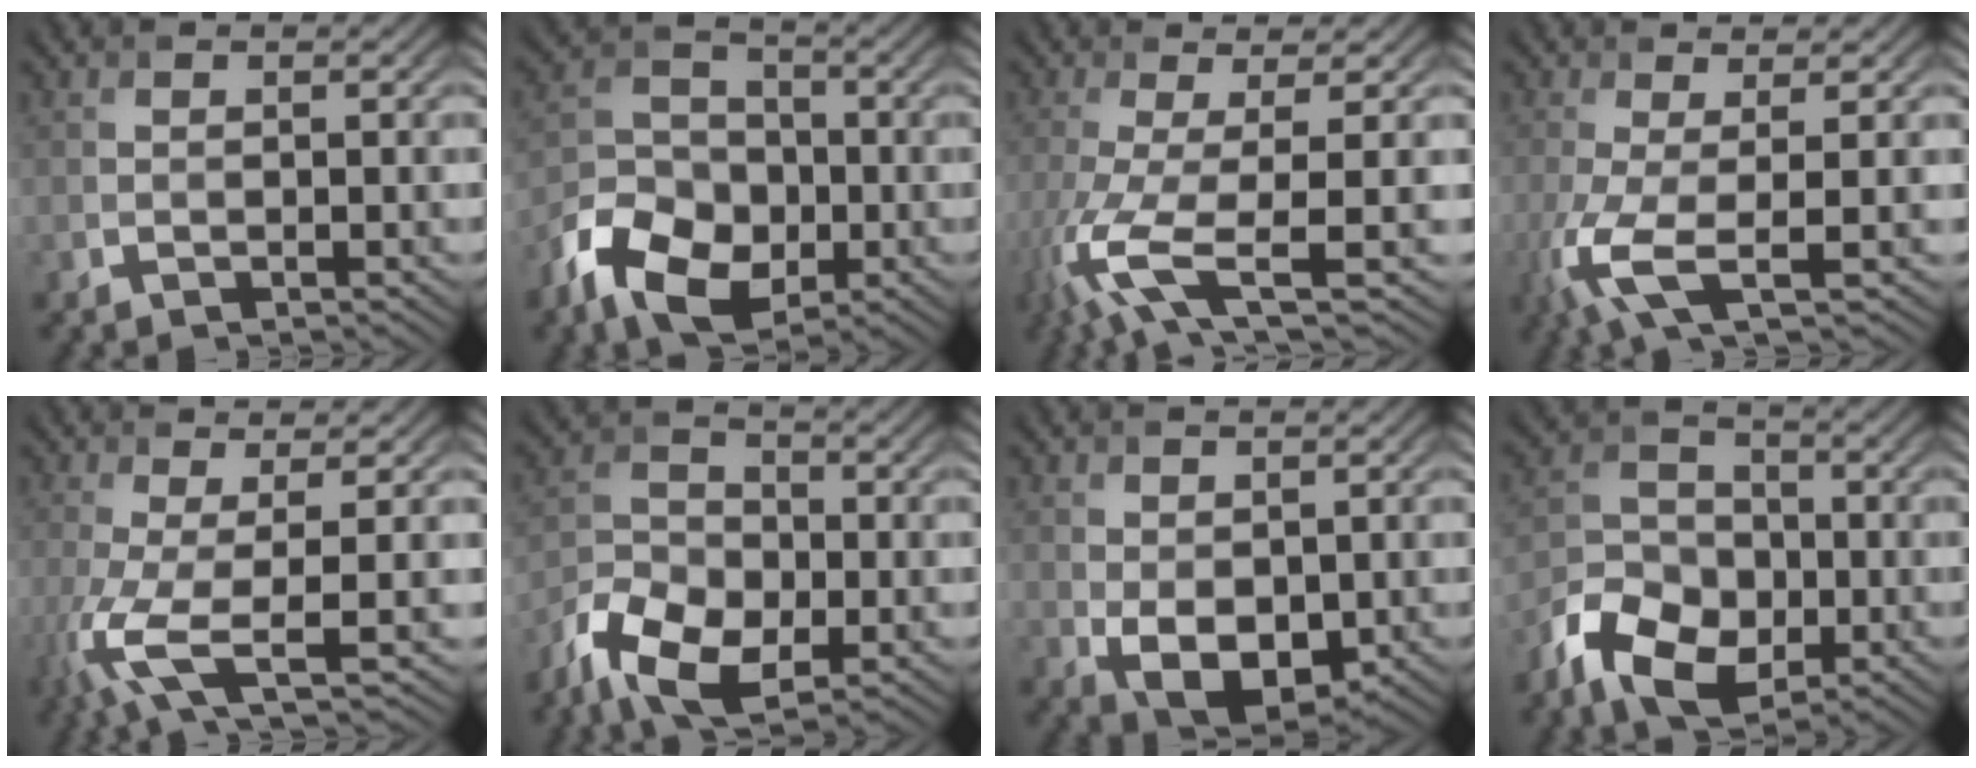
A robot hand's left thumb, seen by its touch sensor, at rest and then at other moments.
{"total": 10.4, "force": [-4.7, 7.1, 5.9], "torque": [-0.129, -0.016, -0.105]}
{"total": 8.8, "force": [-2.6, 2.2, 8.1], "torque": [-0.167, -0.015, -0.058]}
{"total": 5.8, "force": [-1.5, 1.4, 5.4], "torque": [-0.125, -0.011, -0.039]}
{"total": 6.8, "force": [-1.6, 1.6, 6.4], "torque": [-0.134, -0.009, -0.039]}
{"total": 9.7, "force": [-5.3, 5.5, 5.9], "torque": [-0.127, -0.015, -0.111]}
{"total": 5.7, "force": [-0.3, 3.7, 4.3], "torque": [-0.088, -0.014, 0.003]}
{"total": 9.4, "force": [-4.3, 6.4, 5.3], "torque": [-0.114, -0.014, -0.095]}